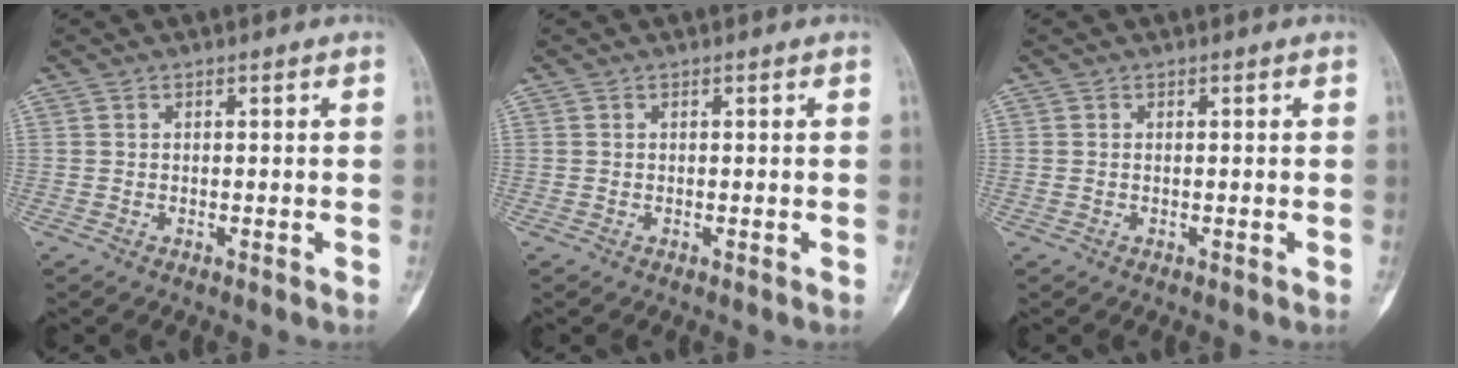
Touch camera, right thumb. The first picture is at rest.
{"total": 0.0}
{"total": 0.5, "force": [0.0, 0.4, 0.4], "torque": [-0.014, 0.005, 0.004]}